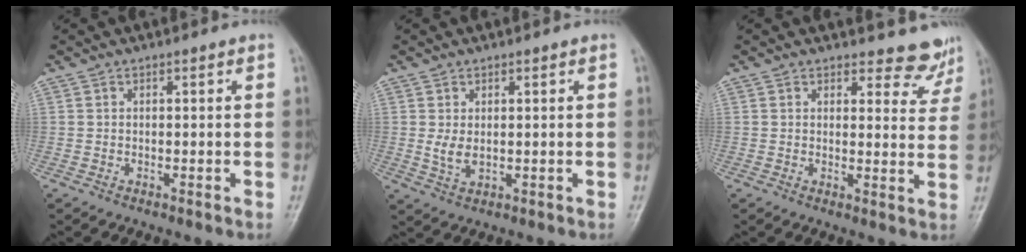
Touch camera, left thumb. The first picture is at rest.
{"total": 3.0, "force": [0.4, 1.7, 2.5], "torque": [-0.046, -0.006, 0.015]}
{"total": 6.2, "force": [5.8, 2.3, 0.1], "torque": [0.030, -0.047, 0.053]}